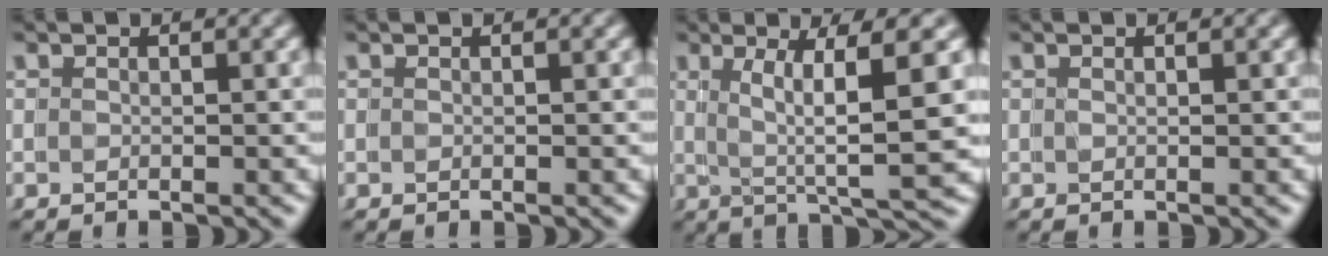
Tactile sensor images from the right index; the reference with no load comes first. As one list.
[{"total": 0.0}, {"total": 4.8, "force": [0.8, -1.4, 4.5], "torque": [-0.060, -0.009, 0.023]}, {"total": 1.3, "force": [0.1, -0.8, -0.9], "torque": [0.009, -0.003, 0.006]}]